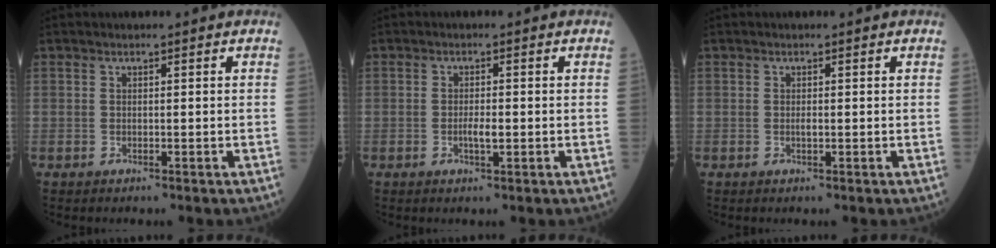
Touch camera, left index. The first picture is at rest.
{"total": 2.0, "force": [-0.5, 0.5, 1.9], "torque": [-0.036, -0.001, -0.009]}
{"total": 0.6, "force": [-0.1, 0.2, 0.6], "torque": [-0.012, -0.002, -0.004]}